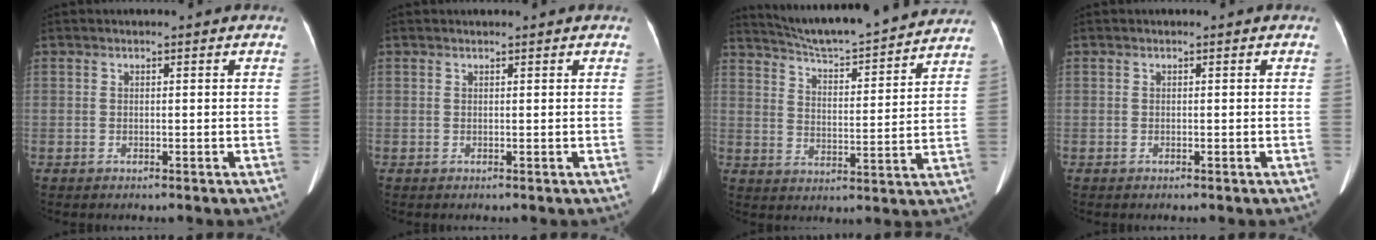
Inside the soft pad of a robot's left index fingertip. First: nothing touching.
{"total": 0.8, "force": [0.8, 0.0, 0.3], "torque": [-0.006, 0.011, 0.015]}
{"total": 20.7, "force": [19.1, 1.5, 7.8], "torque": [-0.125, -0.006, 0.265]}
{"total": 0.0}